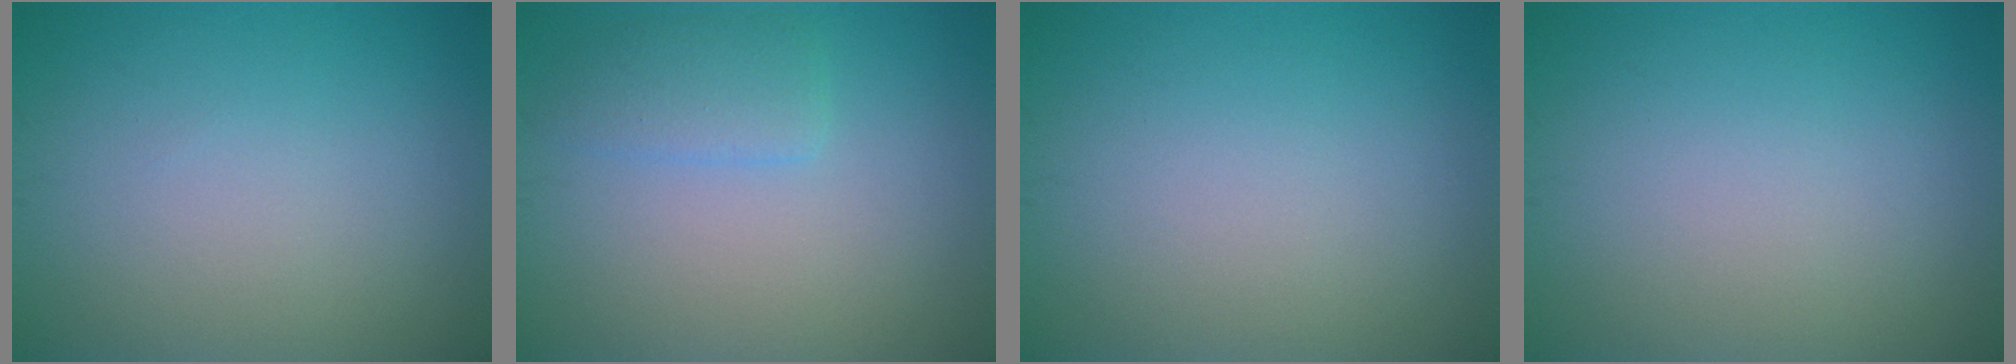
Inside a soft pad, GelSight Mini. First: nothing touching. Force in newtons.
{"total": 2.1, "press": 2.1, "slide": 0.2}
{"total": 0.0}
{"total": 0.0}